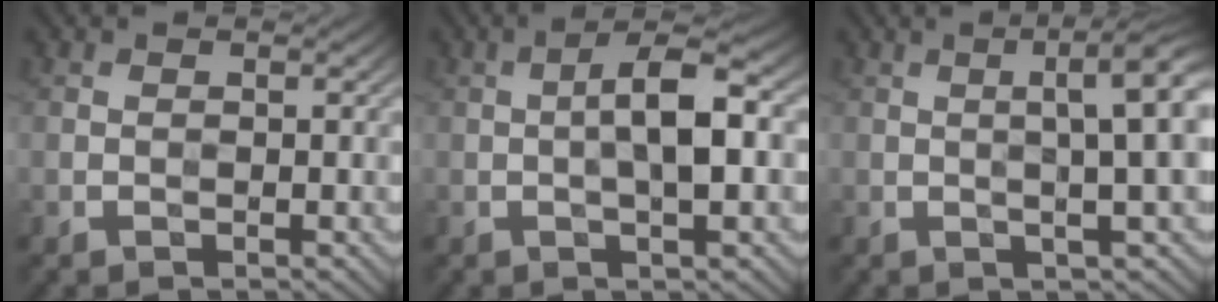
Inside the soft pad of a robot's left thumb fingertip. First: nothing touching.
{"total": 6.4, "force": [0.0, 1.7, 6.2], "torque": [-0.107, 0.015, -0.006]}
{"total": 8.0, "force": [1.4, 1.7, 7.7], "torque": [-0.090, 0.025, 0.013]}